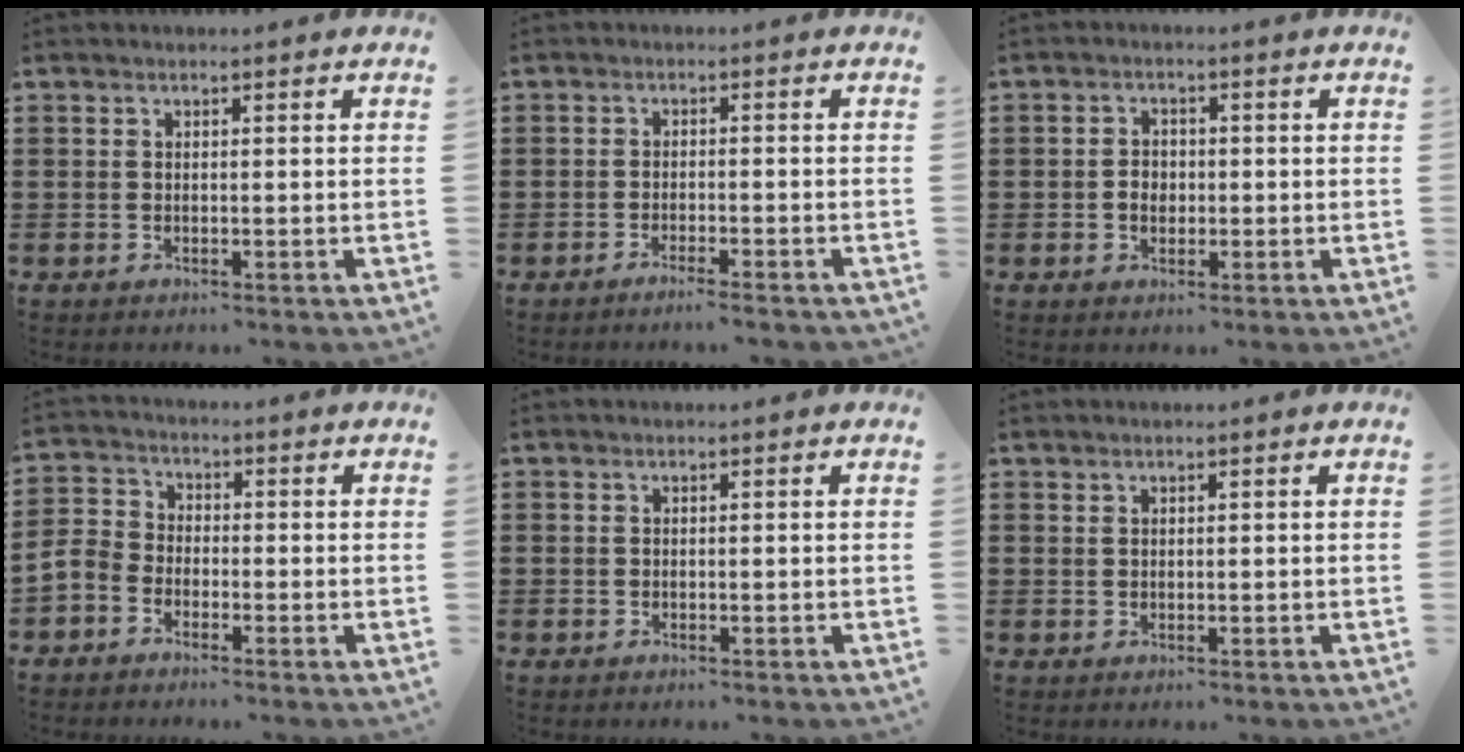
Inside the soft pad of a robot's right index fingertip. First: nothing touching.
{"total": 1.7, "force": [-1.6, -0.2, 0.6], "torque": [-0.011, 0.001, -0.030]}
{"total": 2.1, "force": [-0.4, 1.7, 1.0], "torque": [-0.024, 0.005, -0.011]}
{"total": 3.8, "force": [-3.0, 2.0, 1.1], "torque": [-0.048, 0.001, -0.069]}
{"total": 0.0}
{"total": 0.6, "force": [0.4, 0.4, 0.1], "torque": [-0.002, 0.002, 0.008]}